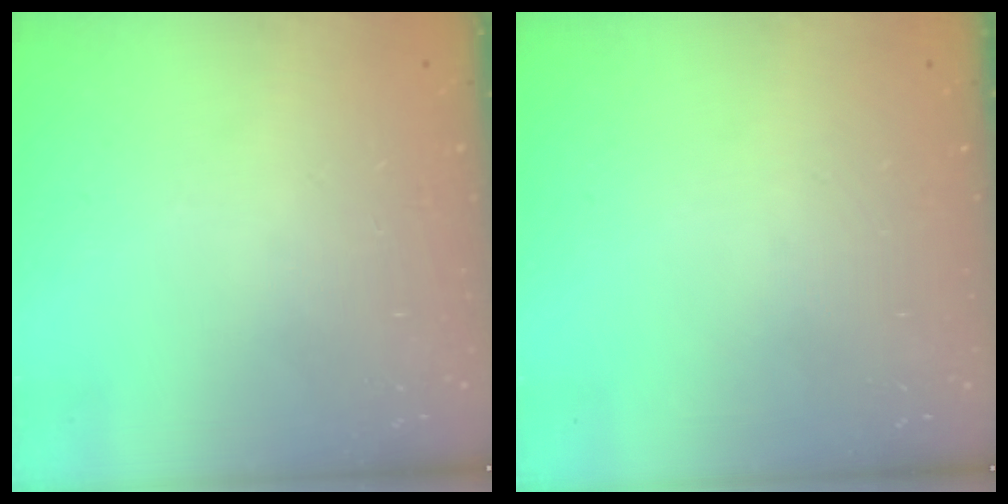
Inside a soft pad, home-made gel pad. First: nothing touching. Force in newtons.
{"total": 0.0}